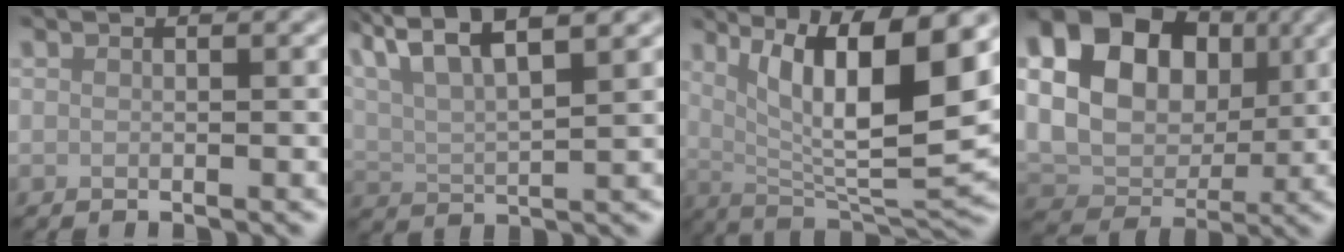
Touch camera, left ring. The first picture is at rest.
{"total": 11.2, "force": [7.2, 3.7, 7.8], "torque": [-0.140, 0.040, 0.084]}
{"total": 12.1, "force": [4.4, 3.1, 10.8], "torque": [-0.164, -0.008, 0.082]}
{"total": 19.4, "force": [6.4, 15.1, 10.4], "torque": [-0.241, 0.057, 0.108]}